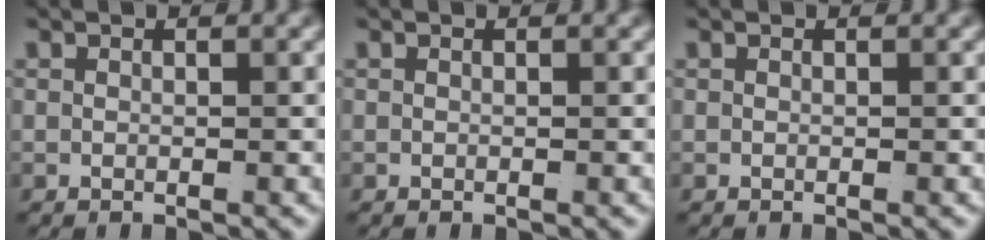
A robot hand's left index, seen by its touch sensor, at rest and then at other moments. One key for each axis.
{"total": 0.0}
{"total": 0.0}